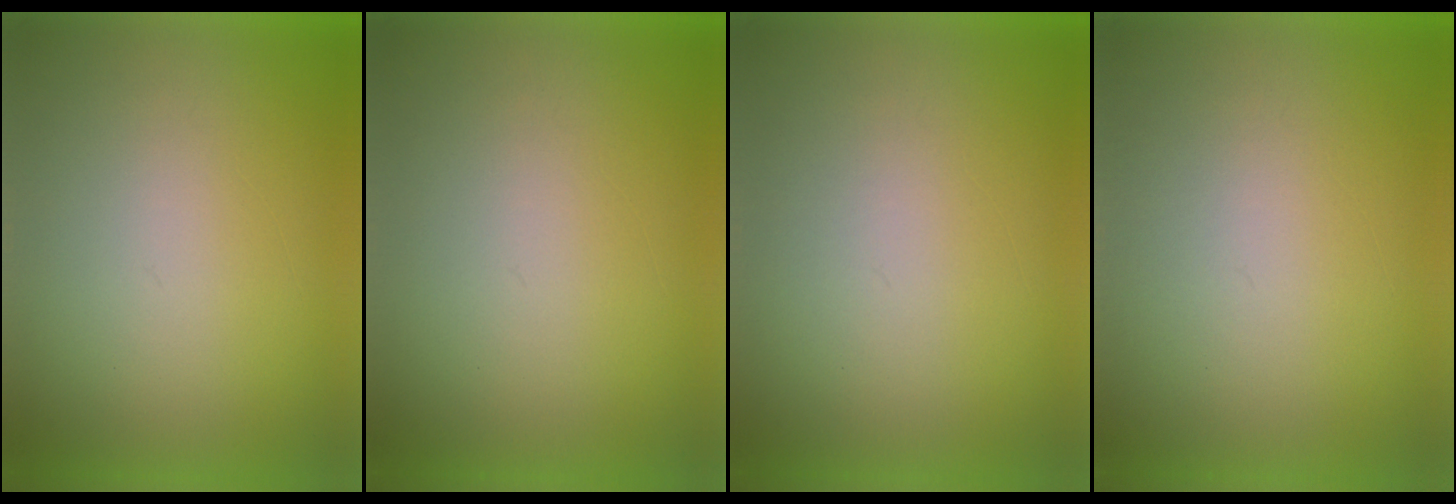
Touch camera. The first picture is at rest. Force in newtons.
{"total": 1.2}
{"total": 1.1}
{"total": 1.0}